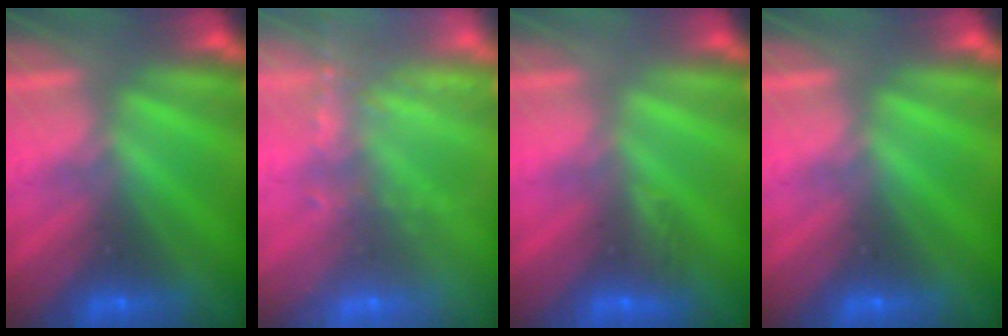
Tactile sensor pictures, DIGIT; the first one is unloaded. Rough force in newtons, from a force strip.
{"total": 13.7}
{"total": 3.1}
{"total": 0.0}